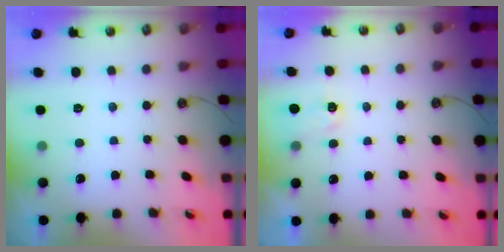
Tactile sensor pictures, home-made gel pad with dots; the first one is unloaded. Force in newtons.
{"total": 2.9, "press": 2.9, "slide": 0.4}